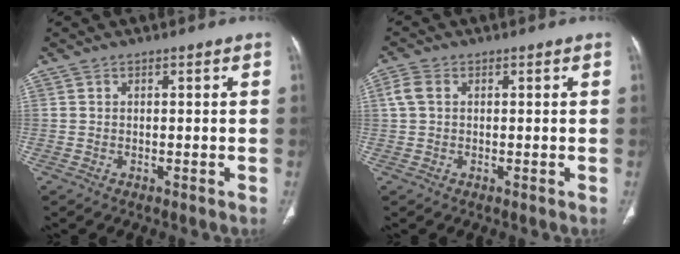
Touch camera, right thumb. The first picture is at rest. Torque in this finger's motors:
{"motor_torque": [-0.24, 0.34, 0.49, 0.02, 0.02]}